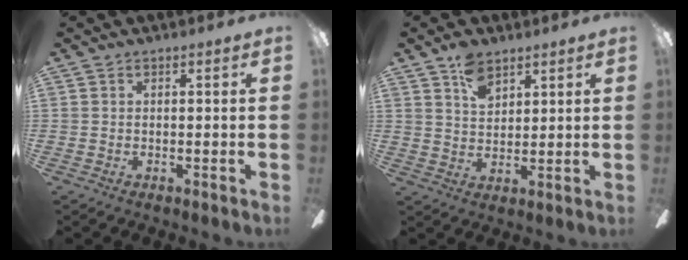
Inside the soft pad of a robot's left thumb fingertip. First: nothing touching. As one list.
[{"total": 6.7, "force": [4.5, 3.8, 3.1], "torque": [-0.051, -0.013, 0.081]}]